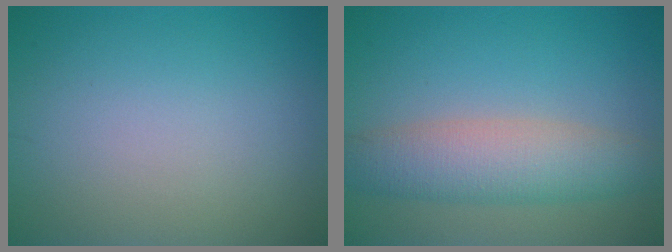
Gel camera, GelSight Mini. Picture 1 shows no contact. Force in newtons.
{"total": 5.3, "press": 5.3, "slide": 0.3}